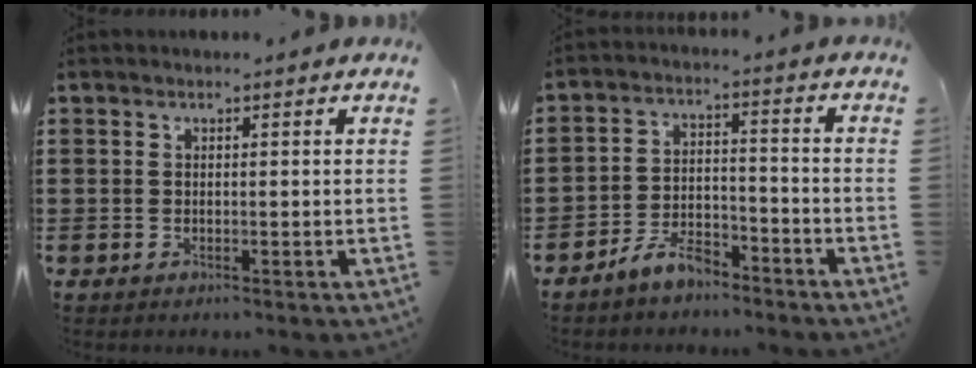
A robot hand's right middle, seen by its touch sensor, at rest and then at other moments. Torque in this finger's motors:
{"motor_torque": [2.14, 0.00, 0.09, 0.09]}